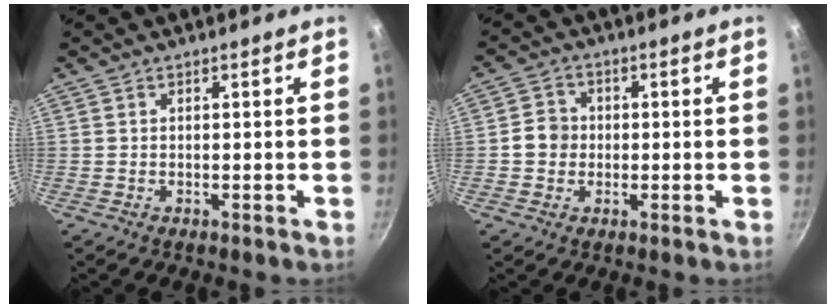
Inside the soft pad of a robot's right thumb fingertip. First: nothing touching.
{"total": 4.8, "force": [-0.4, 4.4, 1.9], "torque": [-0.009, 0.012, -0.017]}